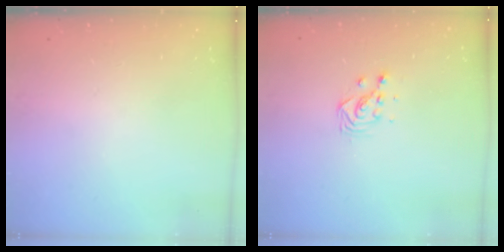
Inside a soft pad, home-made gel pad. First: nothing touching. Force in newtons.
{"total": 3.3, "press": 3.3, "slide": 0.2}